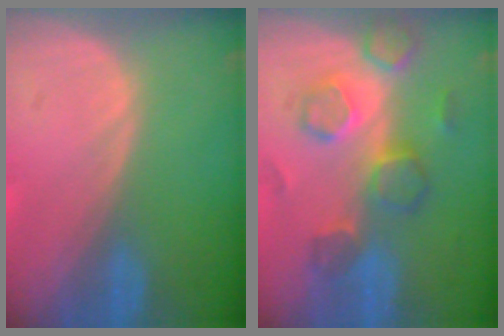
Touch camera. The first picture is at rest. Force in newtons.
{"total": 7.9, "press": 7.7, "slide": 2.1}